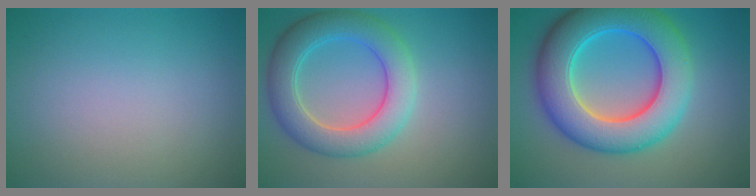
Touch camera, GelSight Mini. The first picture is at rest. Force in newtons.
{"total": 6.1, "press": 6.1, "slide": 0.3}
{"total": 10.6, "press": 10.6, "slide": 0.2}